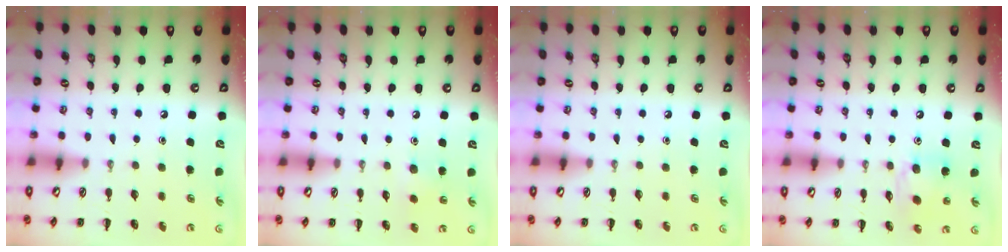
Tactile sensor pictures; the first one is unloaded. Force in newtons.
{"total": 4.9, "press": 4.8, "slide": 1.1}
{"total": 0.0}
{"total": 11.2, "press": 10.9, "slide": 2.4}